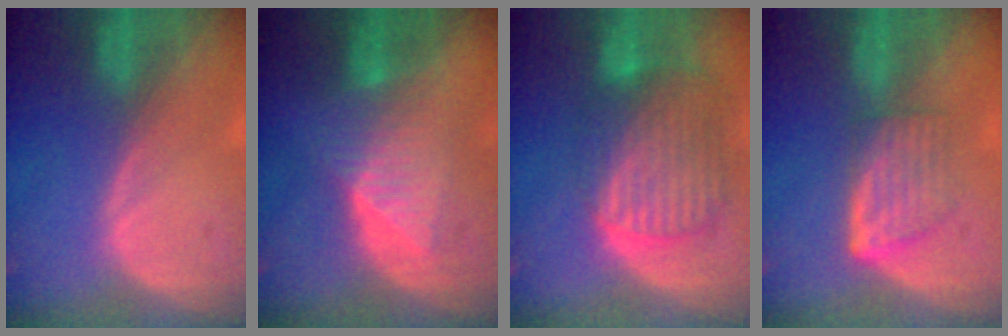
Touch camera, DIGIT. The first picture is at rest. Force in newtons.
{"total": 6.4, "press": 6.4, "slide": 0.3}
{"total": 10.4, "press": 8.8, "slide": 5.6}
{"total": 5.9, "press": 5.3, "slide": 2.6}